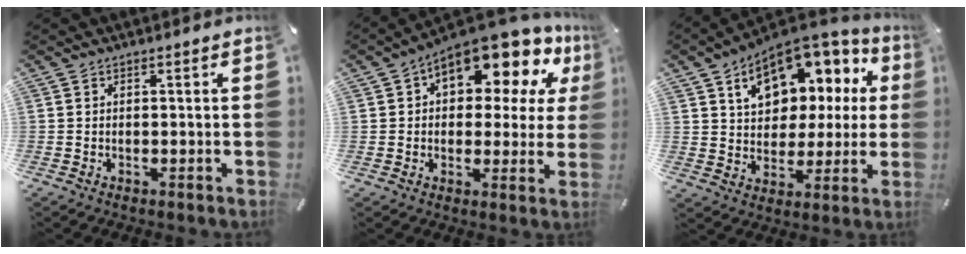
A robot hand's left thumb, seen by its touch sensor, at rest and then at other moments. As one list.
[{"total": 14.6, "force": [8.8, 6.8, 9.4], "torque": [-0.128, -0.076, 0.146]}, {"total": 13.8, "force": [7.3, 9.4, 7.1], "torque": [-0.120, -0.041, 0.133]}]